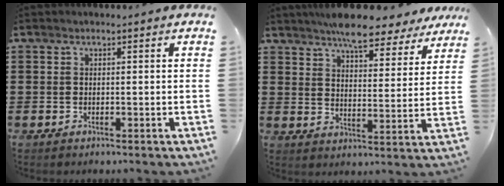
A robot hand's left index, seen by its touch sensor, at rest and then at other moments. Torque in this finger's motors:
{"motor_torque": [2.14, 0.00, 0.36, 0.07]}